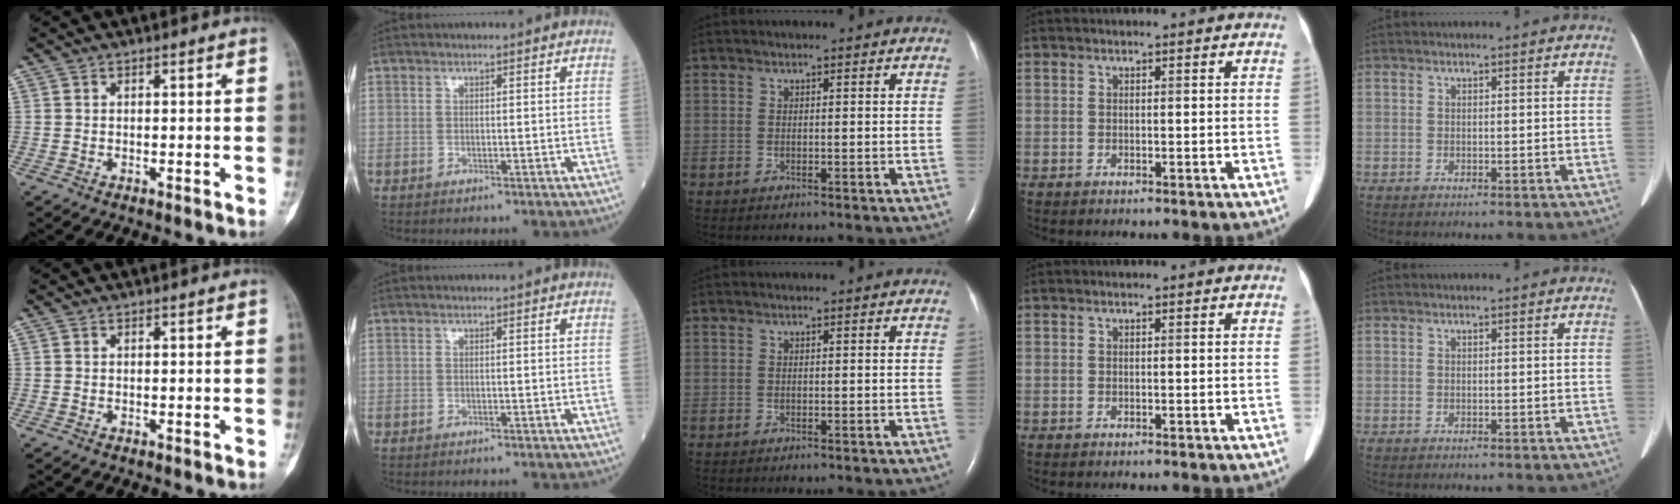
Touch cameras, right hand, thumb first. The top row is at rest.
{}